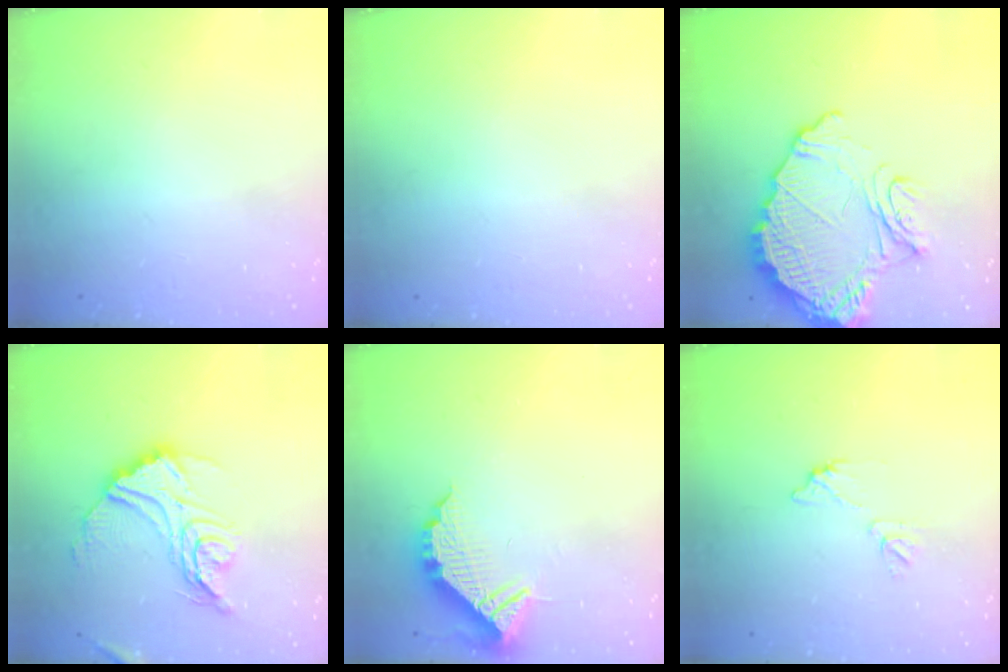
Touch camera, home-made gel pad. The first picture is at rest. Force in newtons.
{"total": 0.0}
{"total": 15.7, "press": 15.6, "slide": 1.4}
{"total": 16.5, "press": 16.4, "slide": 1.2}
{"total": 9.5, "press": 9.4, "slide": 0.9}
{"total": 6.1, "press": 6.1, "slide": 0.4}